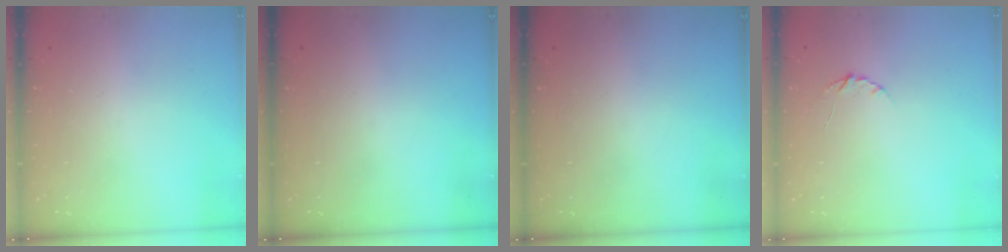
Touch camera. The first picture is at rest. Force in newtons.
{"total": 0.0}
{"total": 0.0}
{"total": 3.9, "press": 3.9, "slide": 0.5}